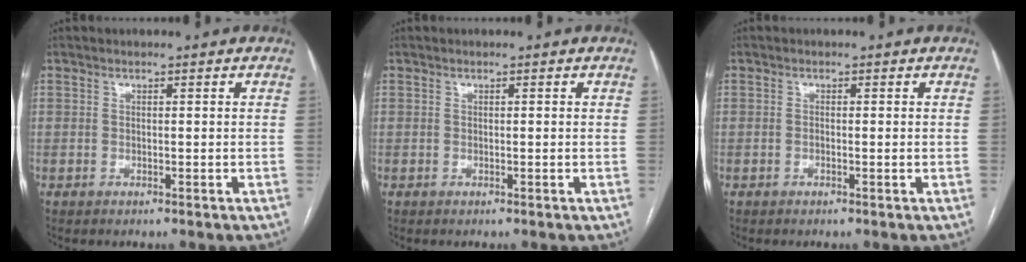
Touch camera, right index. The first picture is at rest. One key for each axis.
{"total": 0.0}
{"total": 1.0, "fx": -0.1, "fy": 0.2, "fz": 0.9, "tx": -0.017, "ty": 0.000, "tz": -0.001}